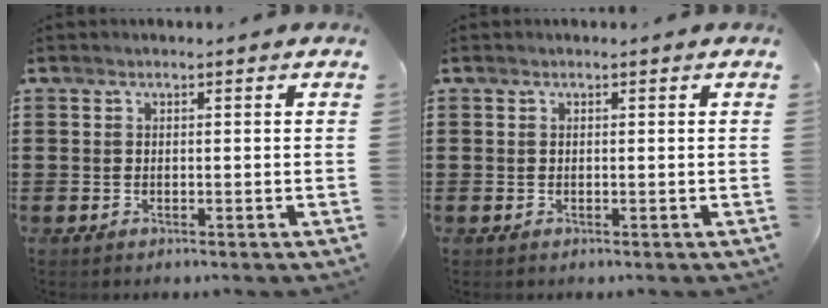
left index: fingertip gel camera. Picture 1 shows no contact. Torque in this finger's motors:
{"motor_torque": [-0.01, -0.07, 0.00, 0.00]}